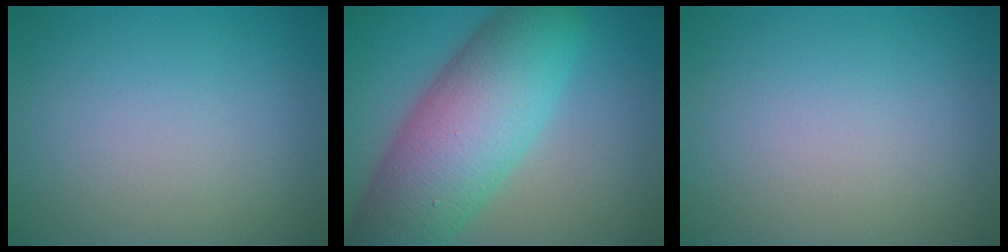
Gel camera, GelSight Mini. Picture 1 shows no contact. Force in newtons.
{"total": 12.0, "press": 12.0, "slide": 0.5}
{"total": 0.0}